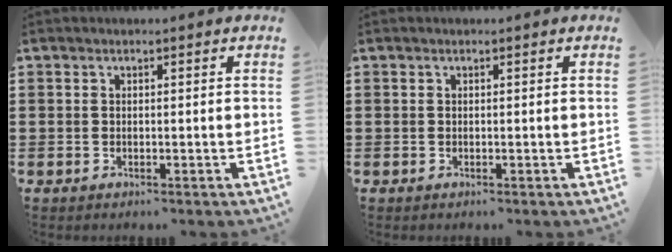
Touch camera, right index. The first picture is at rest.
{"total": 0.0}